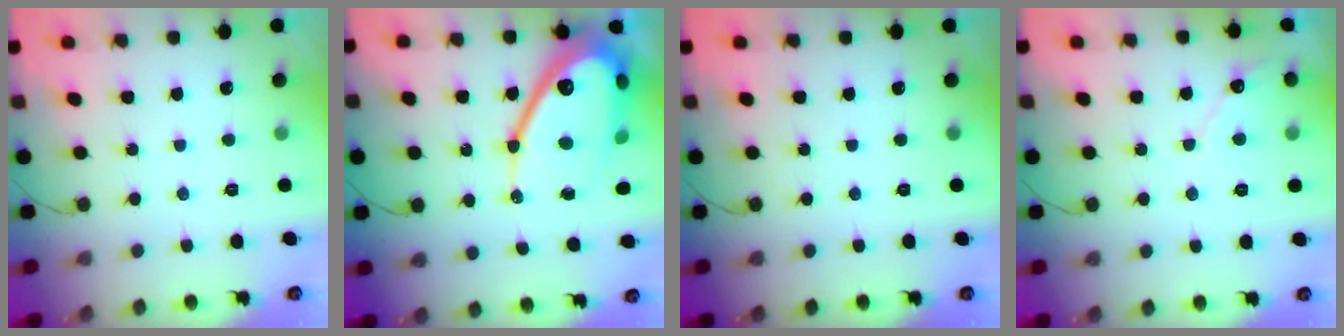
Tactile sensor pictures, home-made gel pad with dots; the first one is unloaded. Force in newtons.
{"total": 22.5, "press": 22.4, "slide": 1.8}
{"total": 0.0}
{"total": 4.3, "press": 4.3, "slide": 0.2}